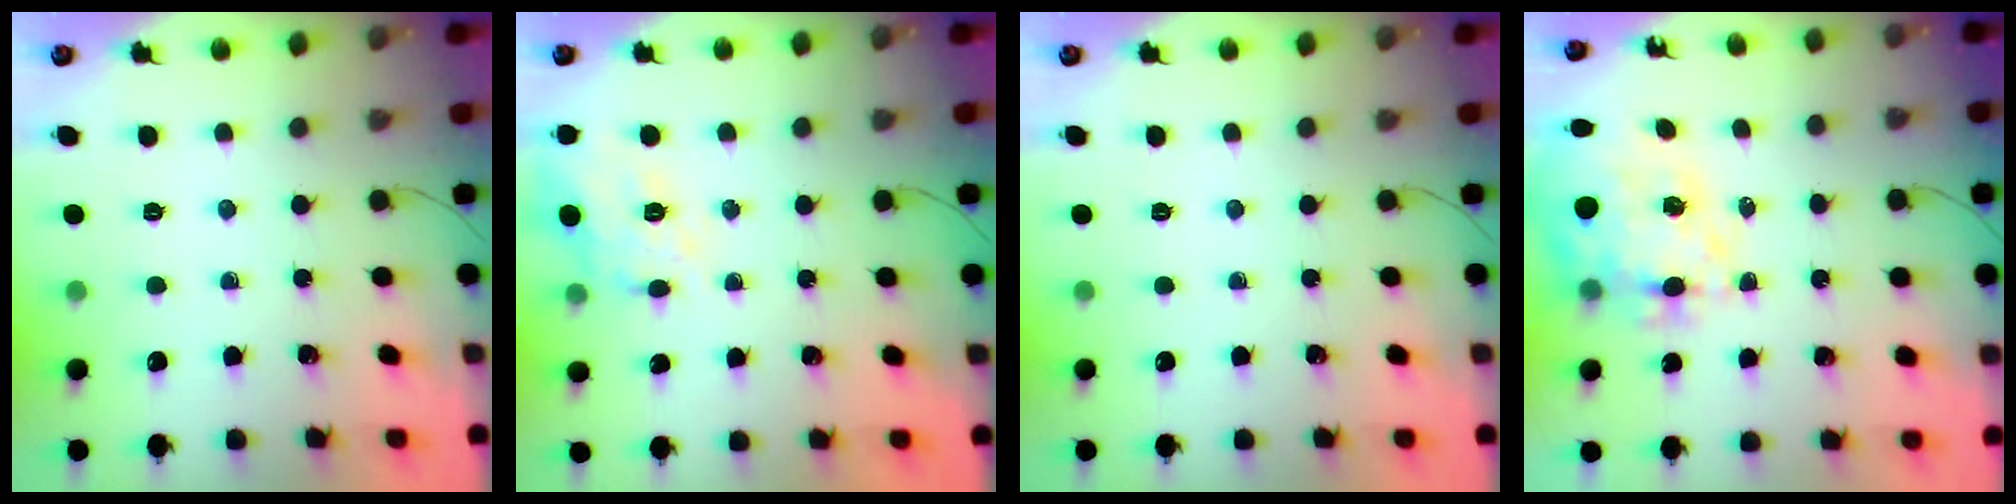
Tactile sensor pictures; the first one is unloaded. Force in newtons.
{"total": 14.8, "press": 14.7, "slide": 0.5}
{"total": 0.0}
{"total": 19.5, "press": 18.9, "slide": 4.9}